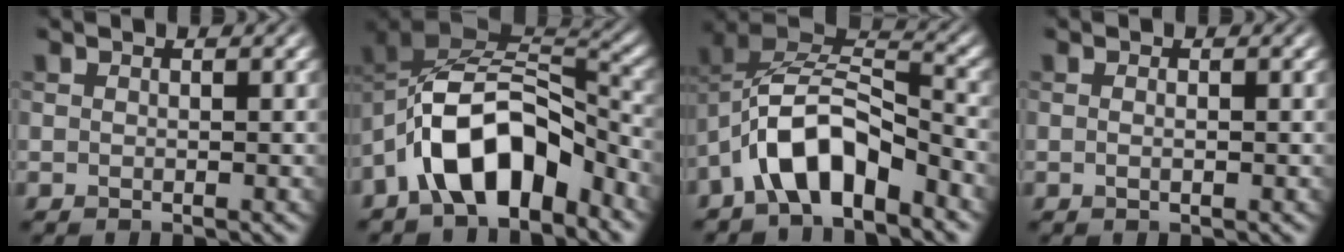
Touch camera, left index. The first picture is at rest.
{"total": 10.8, "force": [-5.5, 5.3, 7.6], "torque": [-0.118, 0.016, -0.110]}
{"total": 8.3, "force": [-4.3, 3.8, 6.0], "torque": [-0.102, 0.012, -0.086]}
{"total": 0.7, "force": [-0.1, 0.3, 0.6], "torque": [-0.009, -0.009, 0.001]}